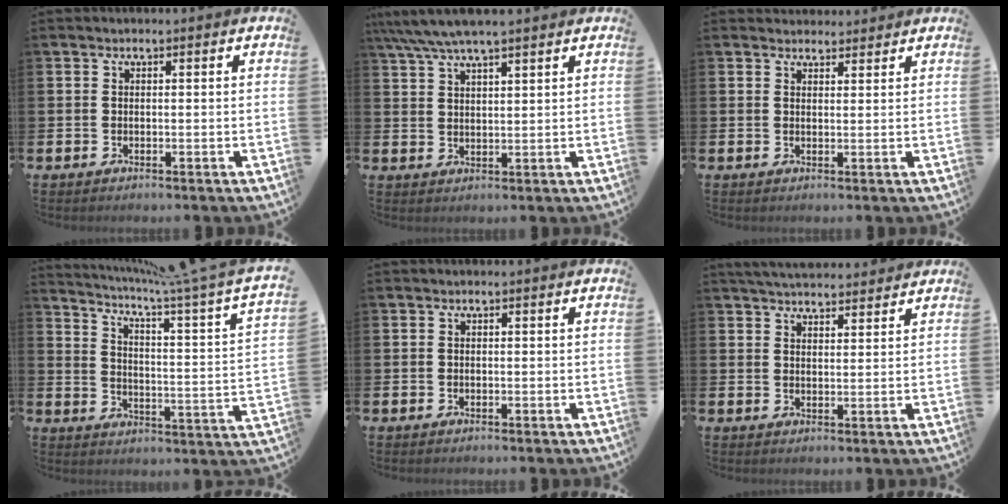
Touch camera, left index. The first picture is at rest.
{"total": 5.4, "force": [4.7, 0.6, 2.5], "torque": [-0.065, -0.009, 0.087]}
{"total": 2.4, "force": [2.3, 0.7, -0.2], "torque": [0.011, -0.012, 0.041]}
{"total": 5.4, "force": [4.3, -0.9, 3.0], "torque": [-0.063, -0.050, 0.062]}
{"total": 0.0}
{"total": 4.2, "force": [4.1, 0.7, 0.6], "torque": [-0.017, -0.018, 0.076]}